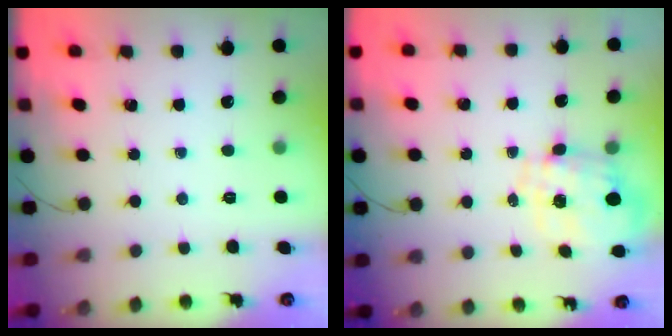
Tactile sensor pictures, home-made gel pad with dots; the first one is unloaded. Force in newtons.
{"total": 1.7, "press": 1.6, "slide": 0.3}